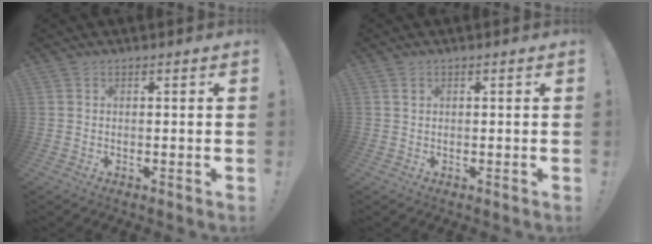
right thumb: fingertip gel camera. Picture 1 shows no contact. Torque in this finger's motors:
{"motor_torque": [0.68, -0.61, -0.55, -0.96, -0.26]}